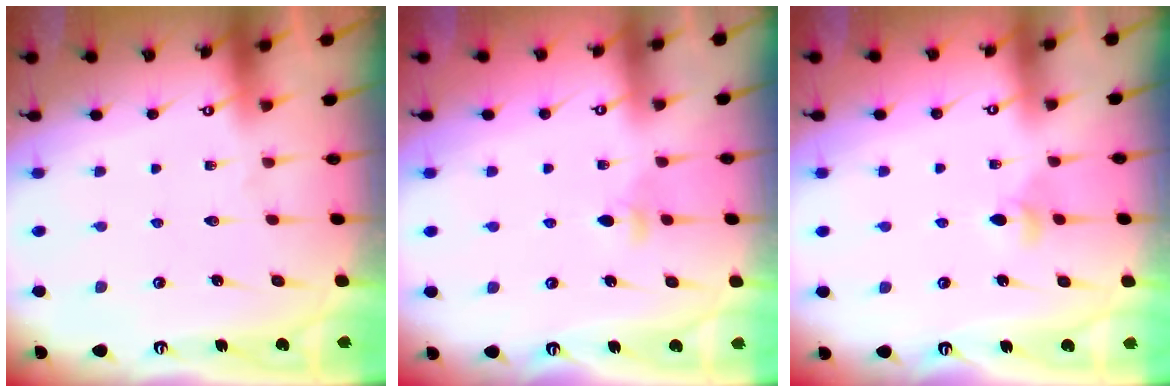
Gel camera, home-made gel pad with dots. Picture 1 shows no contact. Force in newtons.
{"total": 3.1, "press": 2.9, "slide": 0.8}
{"total": 3.9, "press": 3.8, "slide": 0.9}